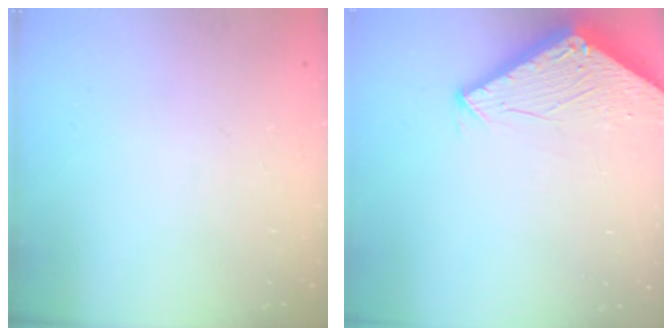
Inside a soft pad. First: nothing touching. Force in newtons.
{"total": 2.9, "press": 2.9, "slide": 0.2}